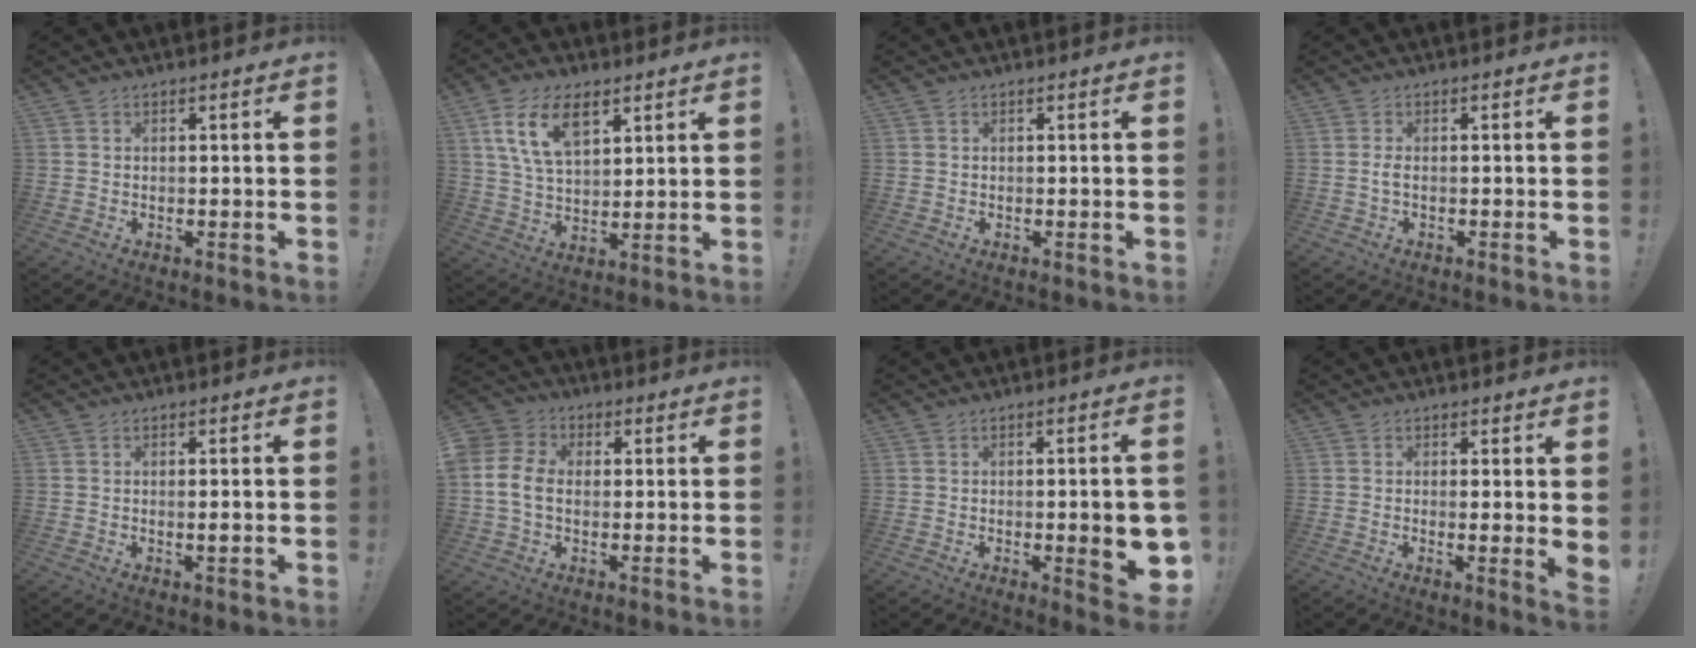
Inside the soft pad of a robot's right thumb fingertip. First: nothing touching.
{"total": 12.8, "force": [6.8, 7.2, 8.1], "torque": [-0.153, -0.009, 0.128]}
{"total": 0.0}
{"total": 1.9, "force": [-0.4, 0.2, 1.8], "torque": [-0.036, 0.004, -0.008]}
{"total": 1.3, "force": [-0.1, -0.1, 1.3], "torque": [-0.017, -0.005, -0.004]}
{"total": 9.9, "force": [0.1, 7.8, 6.2], "torque": [-0.140, 0.013, 0.006]}
{"total": 8.5, "force": [-0.9, 1.2, 8.4], "torque": [-0.102, -0.013, -0.011]}
{"total": 3.7, "force": [1.1, -0.4, 3.5], "torque": [-0.034, -0.025, 0.019]}